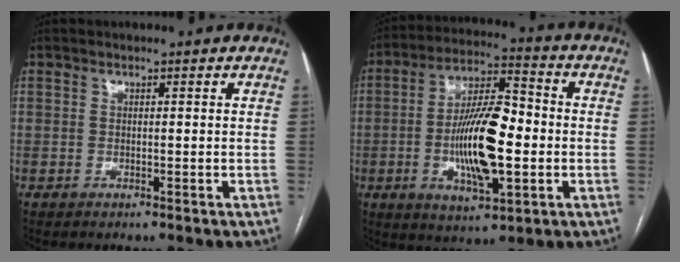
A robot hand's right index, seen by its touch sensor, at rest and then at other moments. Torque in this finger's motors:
{"motor_torque": [2.13, -0.01, 0.49, 0.21]}